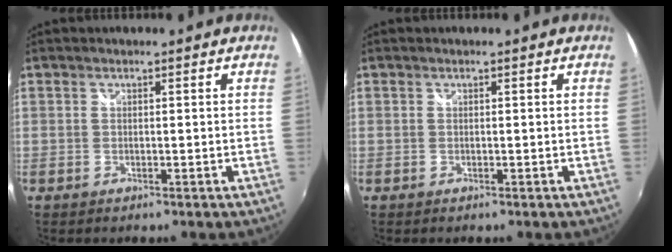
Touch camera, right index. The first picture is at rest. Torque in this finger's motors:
{"motor_torque": [0.00, 0.00, 0.00, 0.01]}